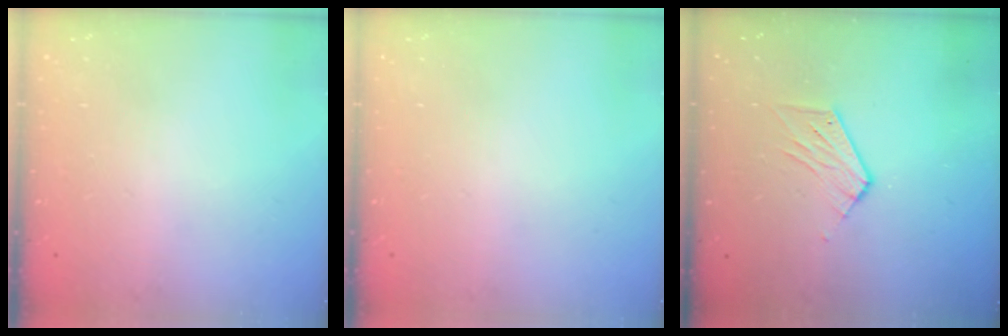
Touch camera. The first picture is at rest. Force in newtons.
{"total": 0.0}
{"total": 6.8, "press": 6.8, "slide": 0.5}